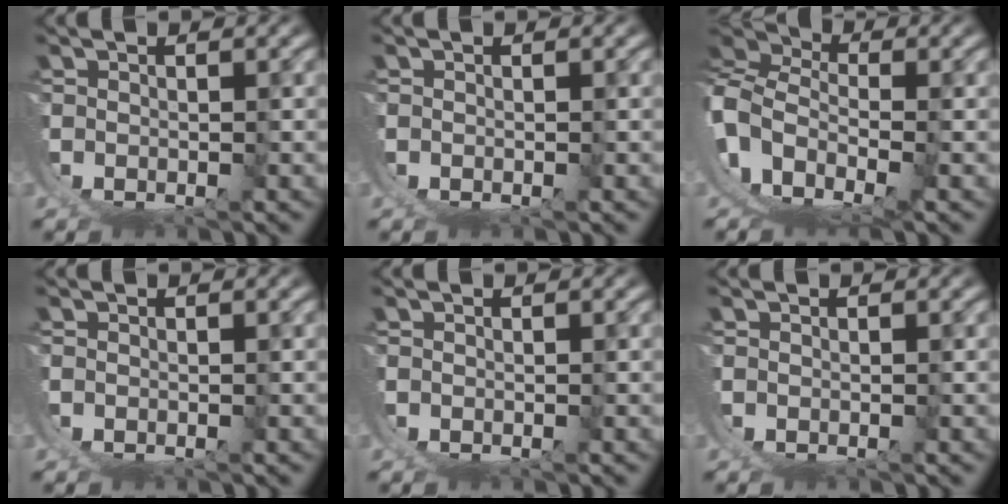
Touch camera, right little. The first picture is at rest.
{"total": 0.0}
{"total": 10.0, "force": [-1.0, 8.1, 5.8], "torque": [-0.137, -0.021, -0.028]}
{"total": 0.0}
{"total": 0.0}
{"total": 0.0}